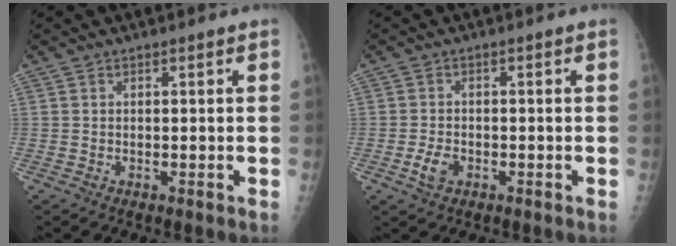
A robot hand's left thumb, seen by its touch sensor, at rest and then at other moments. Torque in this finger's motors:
{"motor_torque": [-0.30, 0.40, 0.39, 0.19, 0.01]}